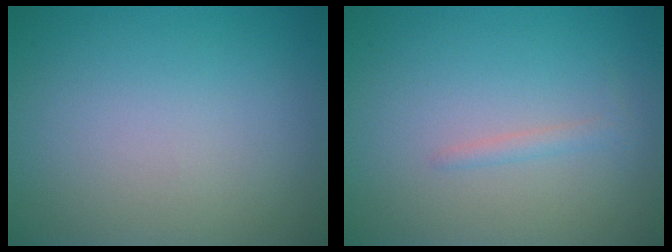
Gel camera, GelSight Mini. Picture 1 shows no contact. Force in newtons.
{"total": 1.0, "press": 1.0, "slide": 0.0}